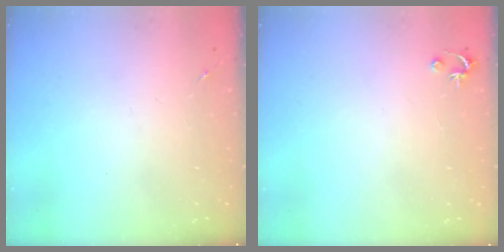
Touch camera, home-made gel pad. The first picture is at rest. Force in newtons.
{"total": 2.5, "press": 2.5, "slide": 0.2}